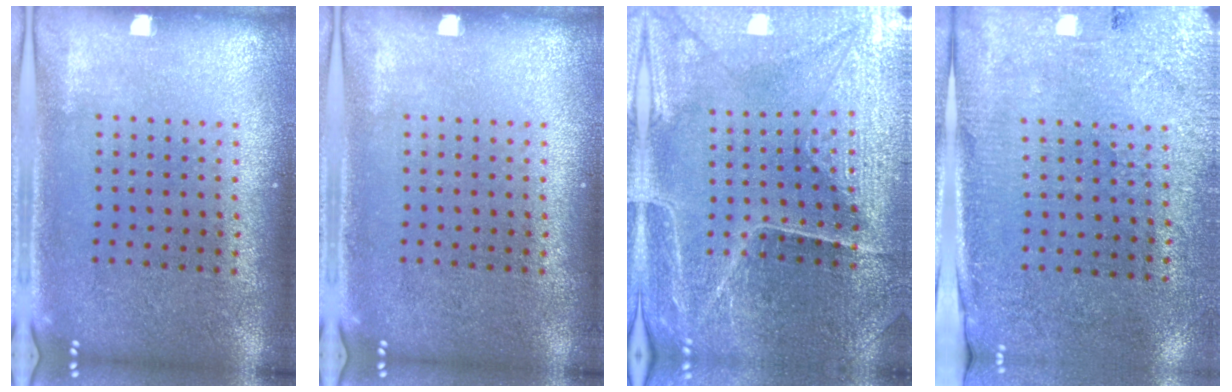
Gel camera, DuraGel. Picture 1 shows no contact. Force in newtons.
{"total": 0.0}
{"total": 3.4, "press": 3.4, "slide": 0.3}
{"total": 2.7, "press": 2.4, "slide": 1.3}